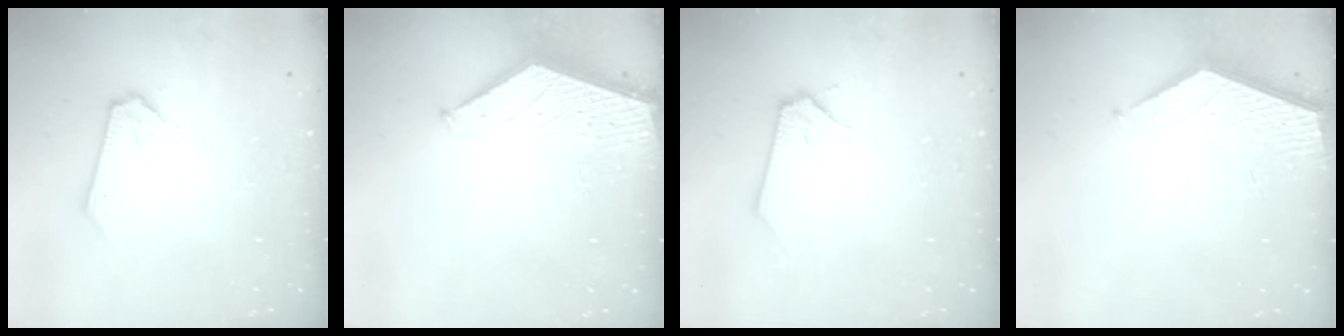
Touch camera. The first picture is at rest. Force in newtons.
{"total": 1.5, "press": 1.5, "slide": 0.2}
{"total": 0.0}
{"total": 2.6, "press": 2.6, "slide": 0.3}